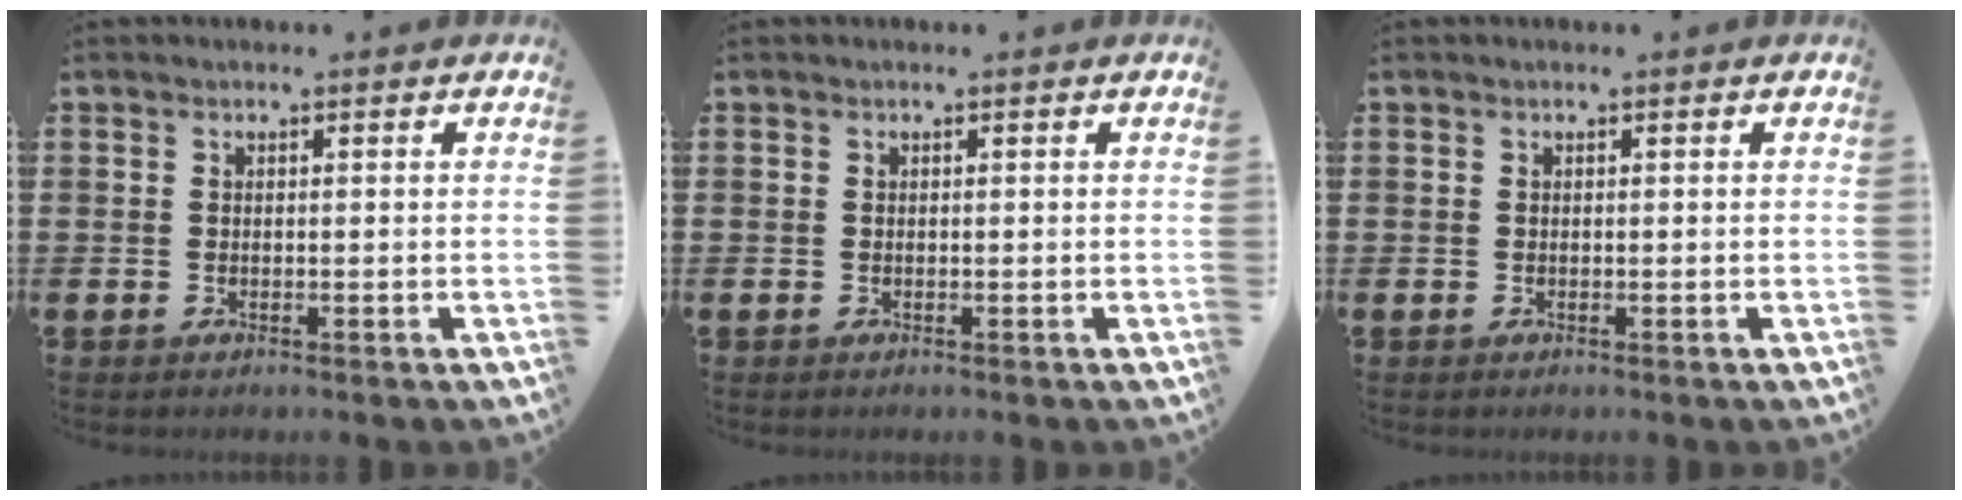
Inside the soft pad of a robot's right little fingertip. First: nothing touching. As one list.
[{"total": 0.0}, {"total": 0.0}]